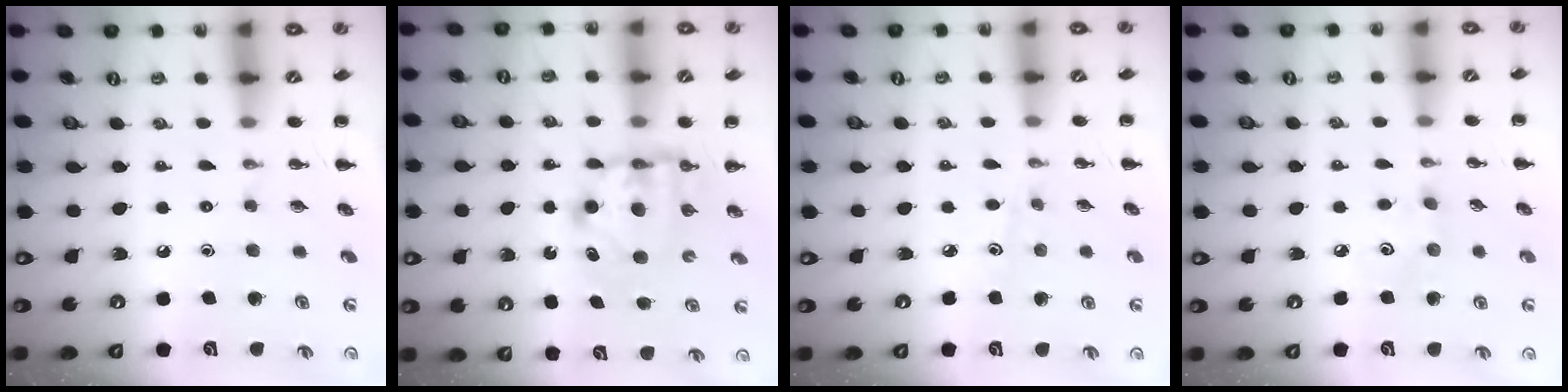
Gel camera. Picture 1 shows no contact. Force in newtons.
{"total": 6.0, "press": 6.0, "slide": 0.5}
{"total": 2.8, "press": 2.6, "slide": 0.9}
{"total": 3.4, "press": 3.3, "slide": 0.9}